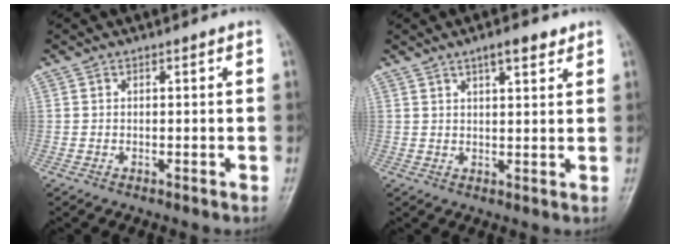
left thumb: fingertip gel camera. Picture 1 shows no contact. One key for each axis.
{"total": 5.2, "fx": 3.3, "fy": 1.6, "fz": 3.7, "tx": -0.049, "ty": -0.011, "tz": 0.051}